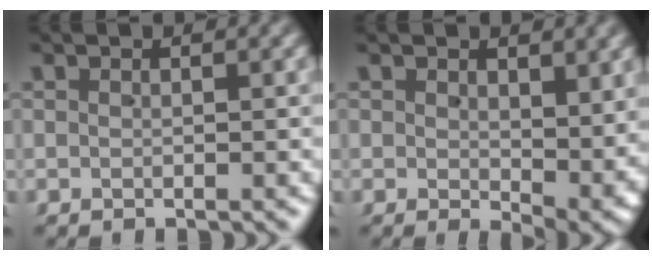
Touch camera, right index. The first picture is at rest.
{"total": 3.7, "force": [0.7, 1.6, 3.3], "torque": [-0.032, -0.013, 0.017]}